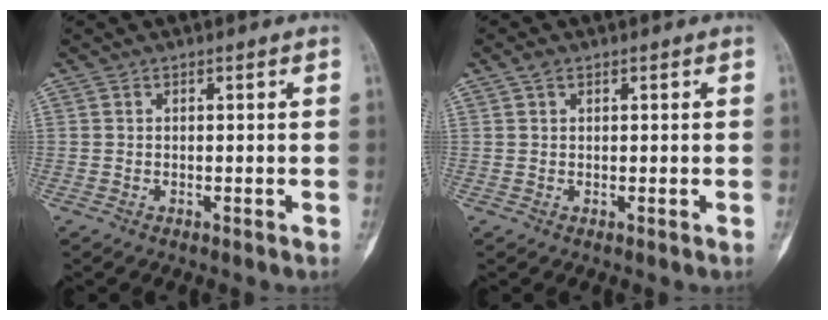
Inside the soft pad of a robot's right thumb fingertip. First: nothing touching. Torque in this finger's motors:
{"motor_torque": [-0.03, 0.03, 0.03, -0.07, 0.05]}